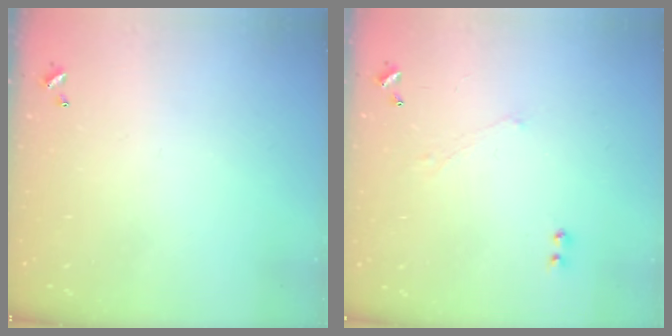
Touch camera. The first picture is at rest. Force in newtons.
{"total": 1.0, "press": 0.9, "slide": 0.5}